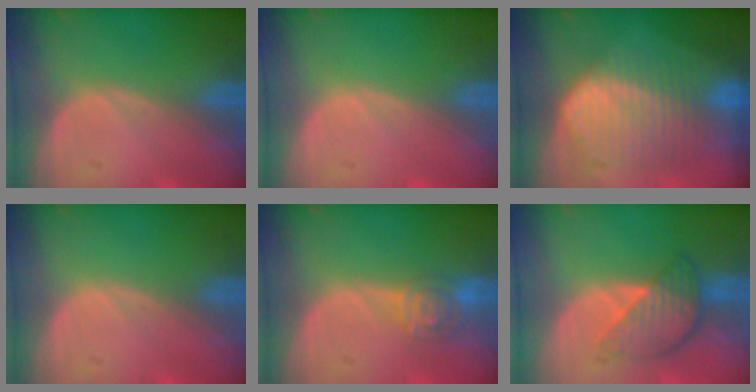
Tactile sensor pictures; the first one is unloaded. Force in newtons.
{"total": 0.0}
{"total": 10.3, "press": 10.2, "slide": 0.7}
{"total": 0.0}
{"total": 4.6, "press": 4.2, "slide": 1.9}
{"total": 5.6, "press": 5.6, "slide": 0.3}